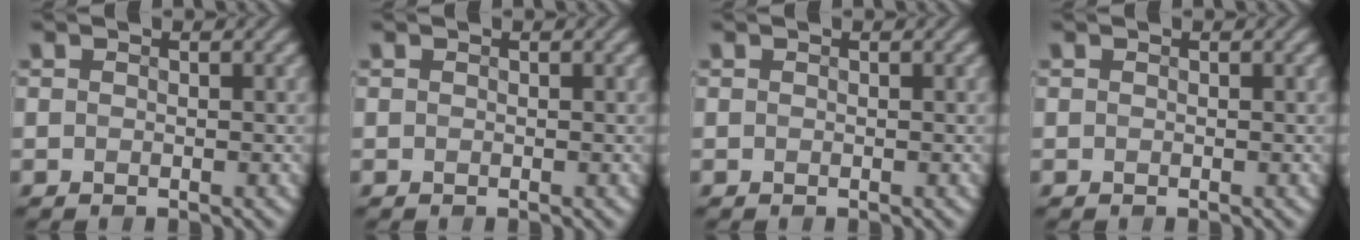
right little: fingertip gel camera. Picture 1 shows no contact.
{"total": 0.0}
{"total": 0.0}
{"total": 0.0}